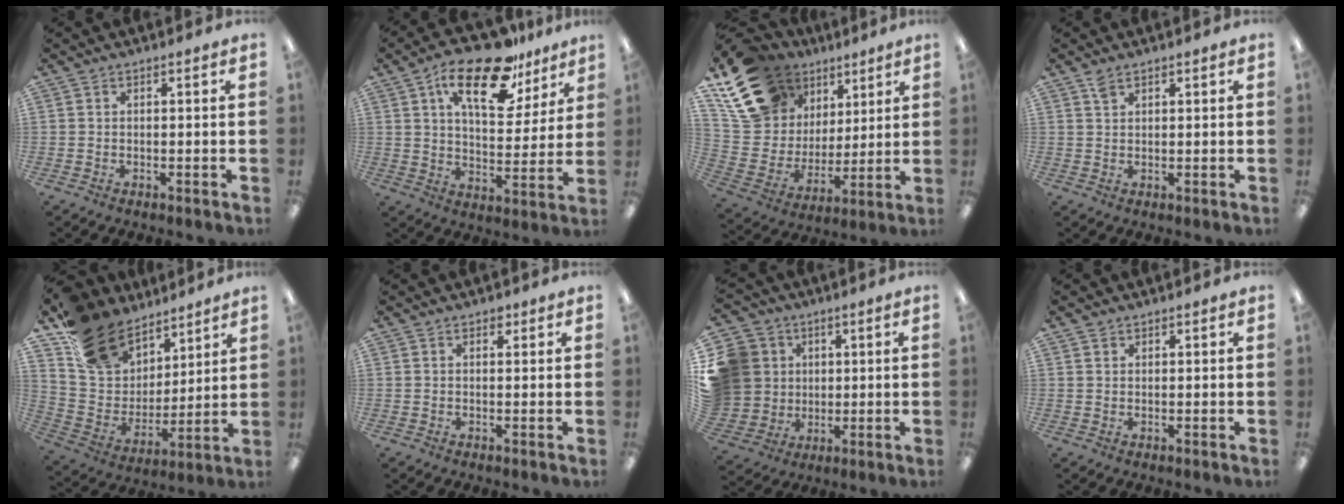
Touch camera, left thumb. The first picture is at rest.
{"total": 19.3, "force": [11.8, 8.4, 12.8], "torque": [-0.202, -0.050, 0.194]}
{"total": 18.8, "force": [12.1, 12.2, 7.6], "torque": [-0.161, -0.054, 0.232]}
{"total": 2.0, "force": [1.5, 1.1, 0.7], "torque": [-0.016, -0.002, 0.029]}
{"total": 18.9, "force": [13.4, 11.7, 6.3], "torque": [-0.138, -0.080, 0.258]}
{"total": 1.5, "force": [0.8, 1.0, 0.7], "torque": [-0.006, -0.001, 0.014]}
{"total": 15.2, "force": [3.3, 13.9, 5.3], "torque": [-0.132, 0.001, 0.079]}
{"total": 1.1, "force": [0.8, 0.8, 0.1], "torque": [-0.003, 0.002, 0.015]}